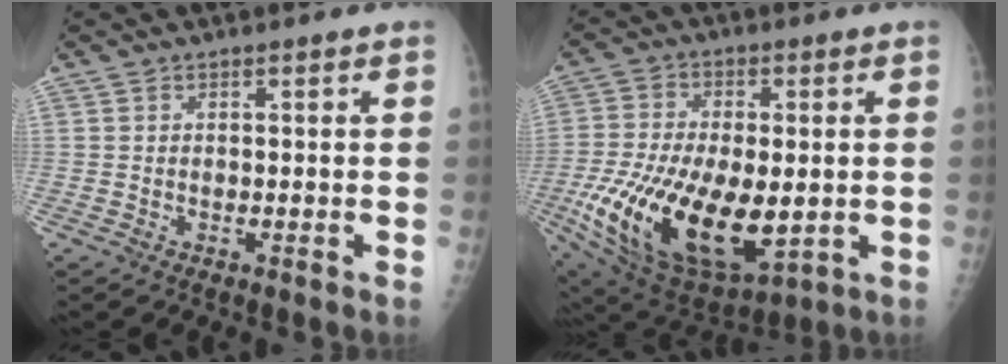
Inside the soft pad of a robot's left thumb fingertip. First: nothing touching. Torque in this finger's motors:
{"motor_torque": [1.53, 1.85, 1.60, 0.61, 0.28]}